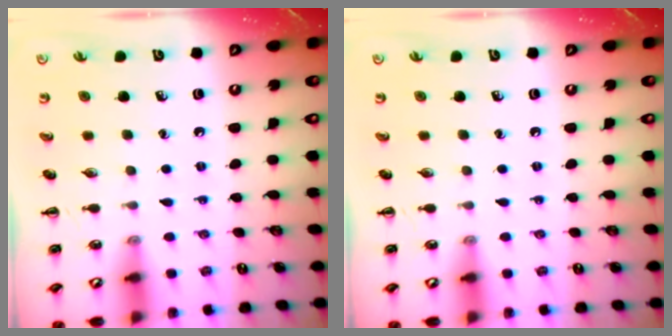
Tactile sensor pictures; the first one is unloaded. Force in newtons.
{"total": 0.0}